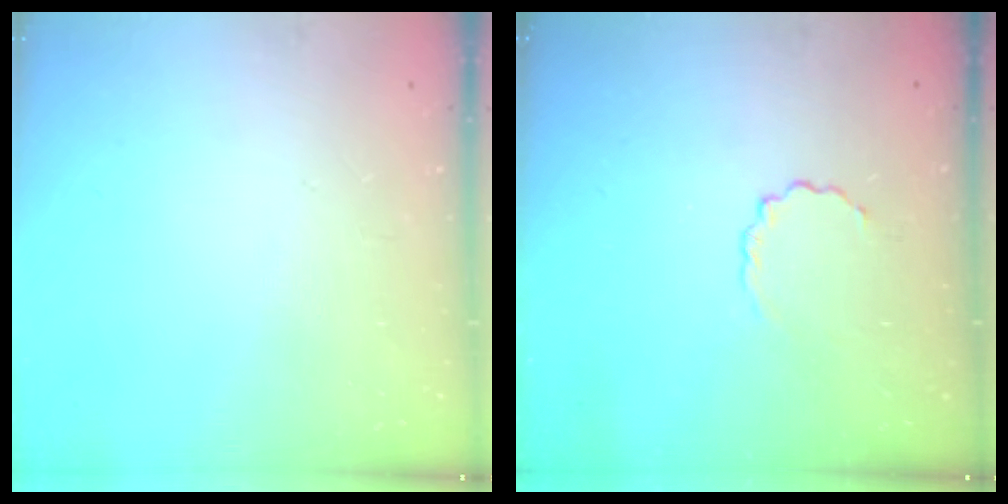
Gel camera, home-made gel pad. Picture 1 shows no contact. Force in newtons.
{"total": 3.5, "press": 3.2, "slide": 1.2}